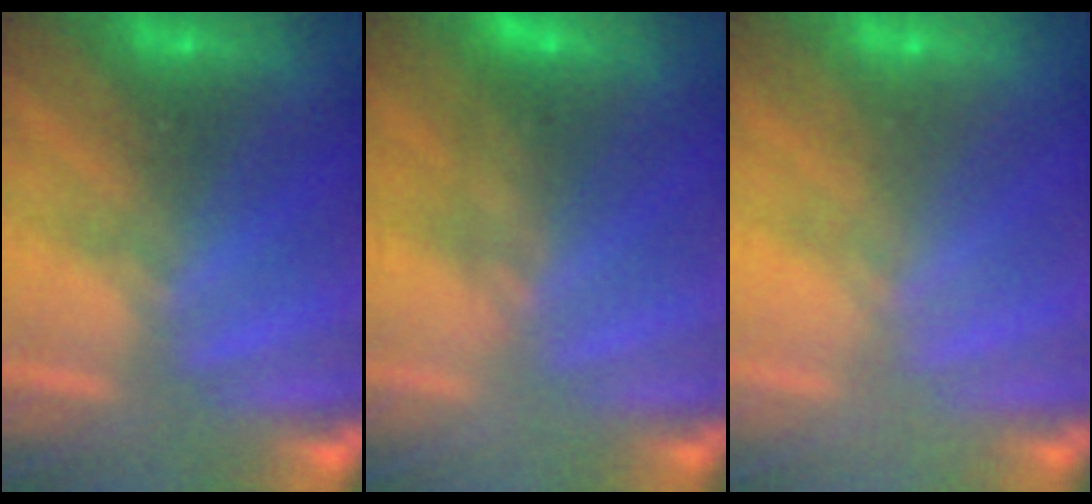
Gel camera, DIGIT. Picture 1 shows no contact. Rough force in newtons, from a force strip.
{"total": 4.5}
{"total": 1.8}